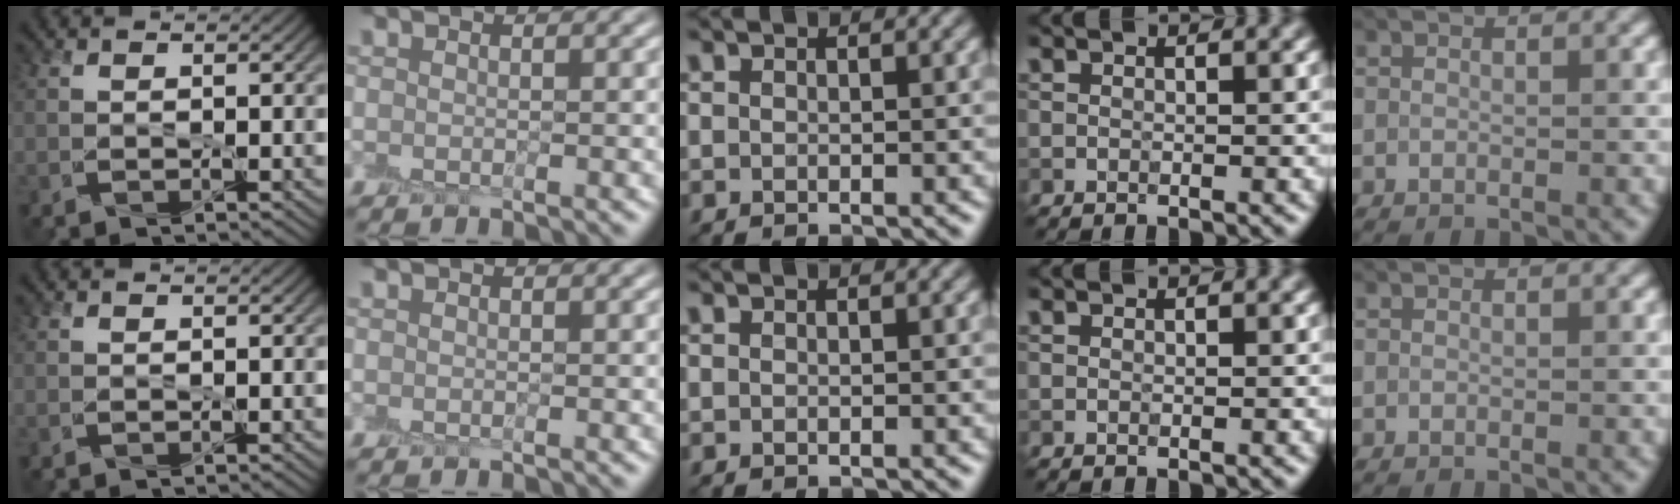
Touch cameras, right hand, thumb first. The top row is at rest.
{}